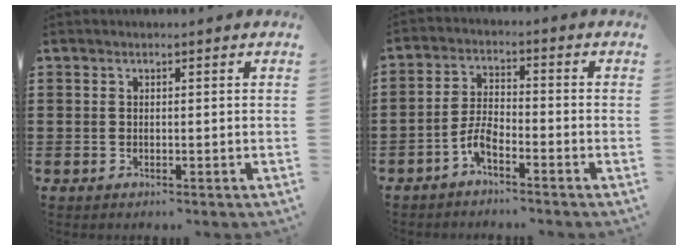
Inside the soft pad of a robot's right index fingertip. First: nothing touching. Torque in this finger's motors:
{"motor_torque": [1.25, 0.88, 0.11, 0.06]}